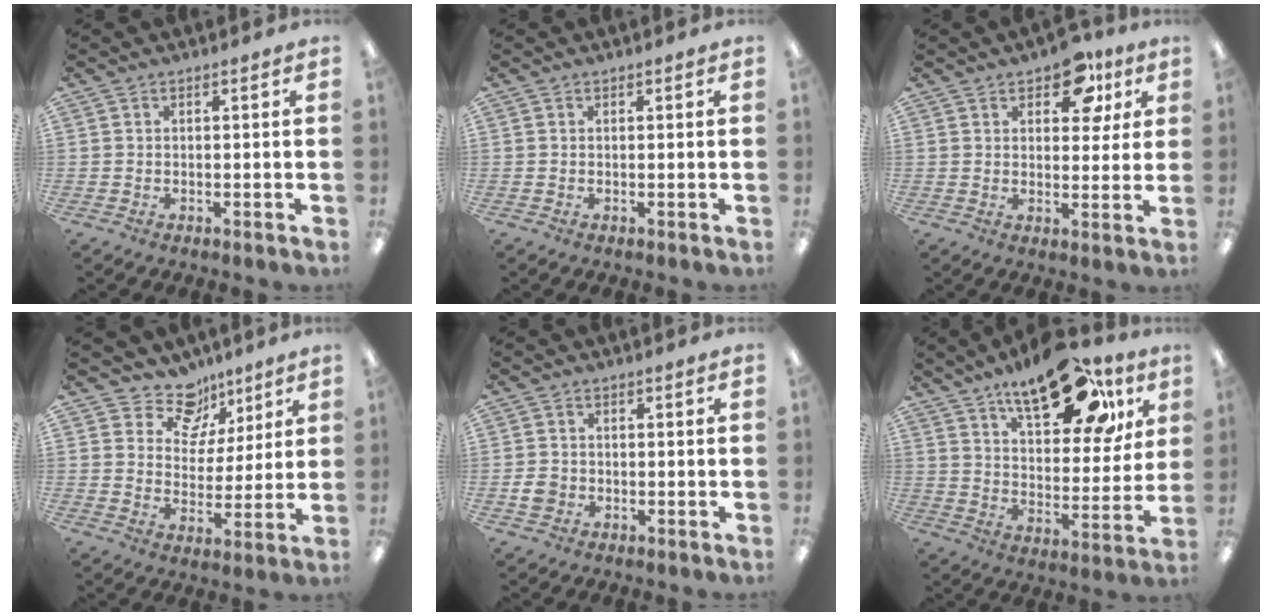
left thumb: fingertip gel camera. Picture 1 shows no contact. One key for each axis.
{"total": 0.0}
{"total": 9.9, "fx": 5.8, "fy": 5.7, "fz": 5.7, "tx": -0.065, "ty": -0.016, "tz": 0.098}
{"total": 11.4, "fx": 8.1, "fy": 7.6, "fz": 2.7, "tx": -0.050, "ty": -0.055, "tz": 0.152}
{"total": 3.2, "fx": -0.9, "fy": 2.9, "fz": 1.0, "tx": -0.007, "ty": 0.004, "tz": -0.017}
{"total": 22.0, "fx": 14.6, "fy": 9.8, "fz": 13.2, "tx": -0.186, "ty": -0.076, "tz": 0.240}